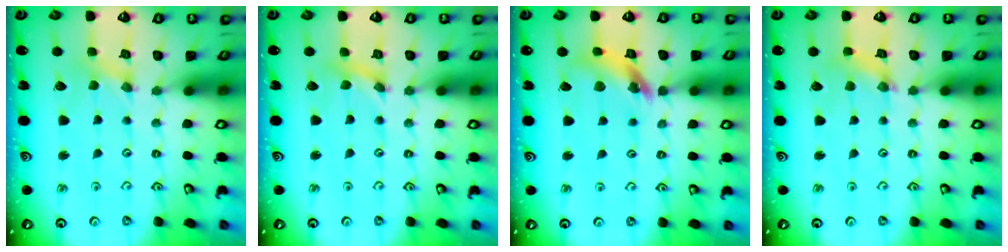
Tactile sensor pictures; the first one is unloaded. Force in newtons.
{"total": 1.1, "press": 1.1, "slide": 0.2}
{"total": 12.6, "press": 12.6, "slide": 1.5}
{"total": 2.8, "press": 2.8, "slide": 0.3}